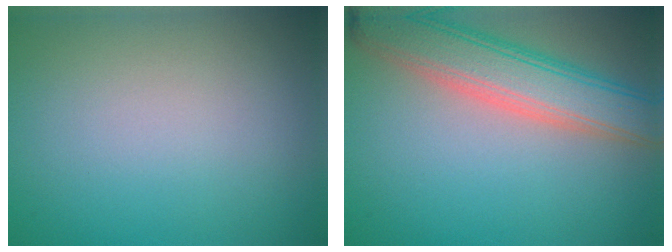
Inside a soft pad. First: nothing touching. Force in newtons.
{"total": 6.8, "press": 6.7, "slide": 0.5}